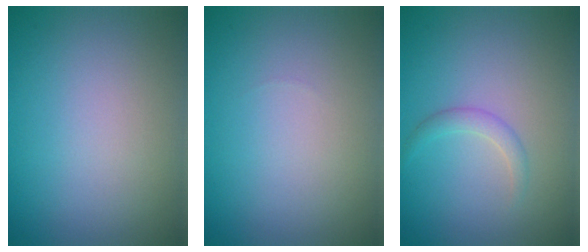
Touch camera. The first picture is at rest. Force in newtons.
{"total": 0.0}
{"total": 1.3, "press": 1.3, "slide": 0.1}